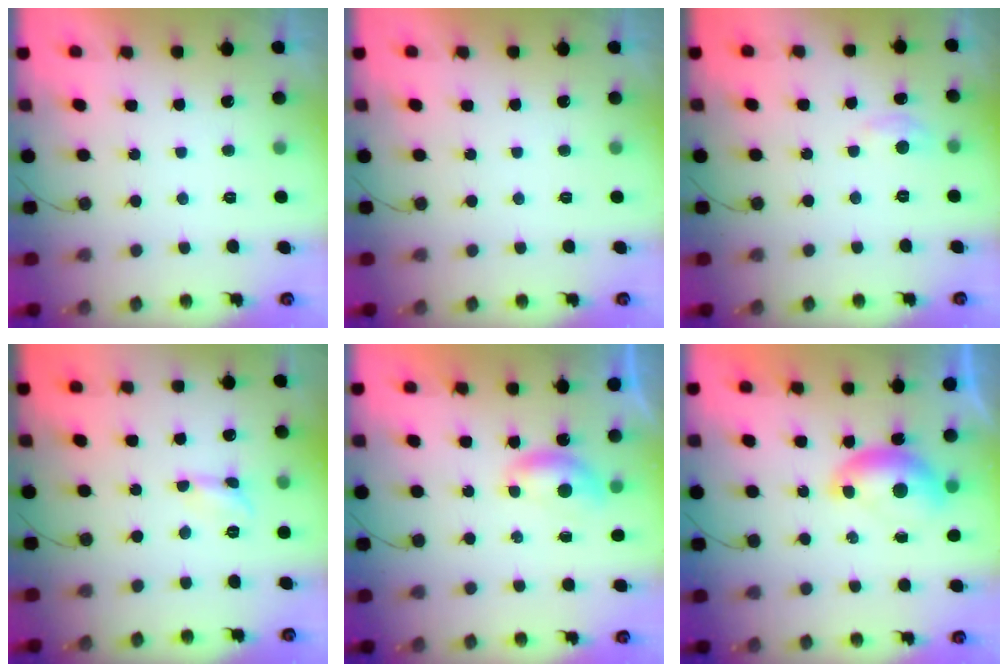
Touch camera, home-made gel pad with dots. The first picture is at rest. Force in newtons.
{"total": 0.0}
{"total": 4.4, "press": 4.3, "slide": 0.6}
{"total": 2.5, "press": 2.5, "slide": 0.3}
{"total": 4.4, "press": 4.4, "slide": 0.4}
{"total": 8.0, "press": 7.9, "slide": 1.3}